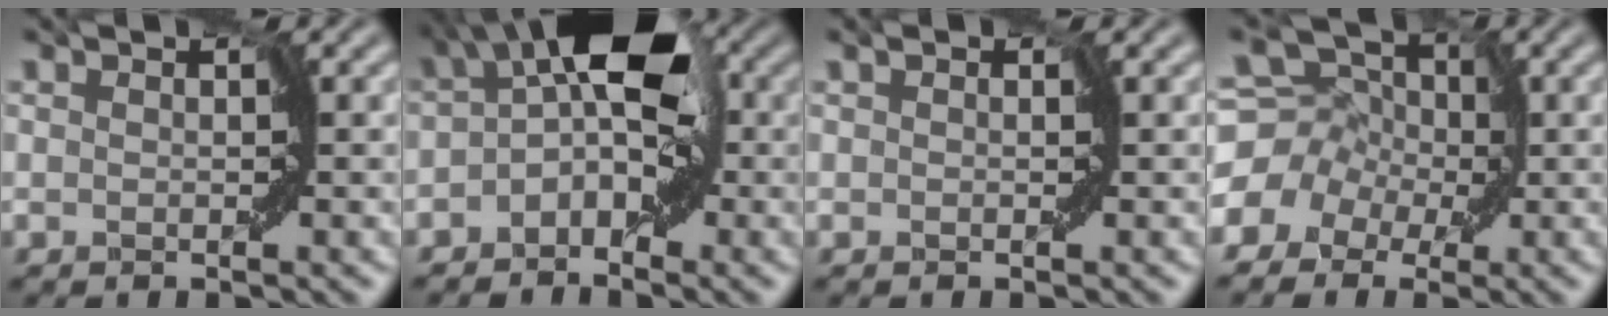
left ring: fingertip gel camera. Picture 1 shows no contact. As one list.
[{"total": 7.3, "force": [-0.4, 4.0, 6.1], "torque": [-0.087, 0.018, -0.024]}, {"total": 0.0}, {"total": 8.8, "force": [-0.1, 7.3, 5.0], "torque": [-0.068, 0.006, -0.034]}]